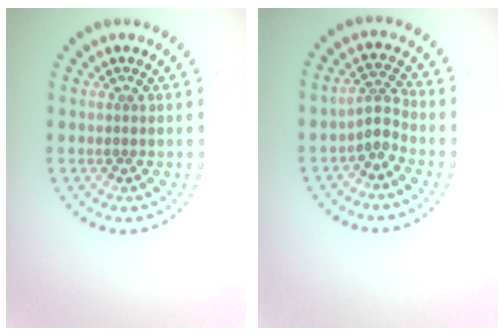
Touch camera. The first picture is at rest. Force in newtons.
{"total": 2.2, "press": 1.5, "slide": 1.5}